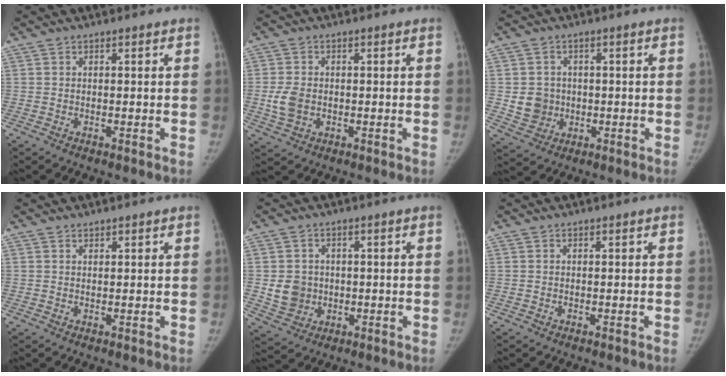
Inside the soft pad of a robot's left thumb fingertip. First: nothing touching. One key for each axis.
{"total": 4.9, "fx": -0.4, "fy": 3.6, "fz": 3.2, "tx": -0.066, "ty": 0.000, "tz": -0.004}
{"total": 5.9, "fx": 0.0, "fy": 5.5, "fz": 2.0, "tx": -0.008, "ty": 0.004, "tz": 0.008}
{"total": 0.8, "fx": 0.7, "fy": 0.4, "fz": 0.1, "tx": 0.005, "ty": -0.005, "tz": 0.011}
{"total": 6.1, "fx": 0.0, "fy": 5.6, "fz": 2.5, "tx": -0.019, "ty": 0.000, "tz": 0.010}
{"total": 0.0}